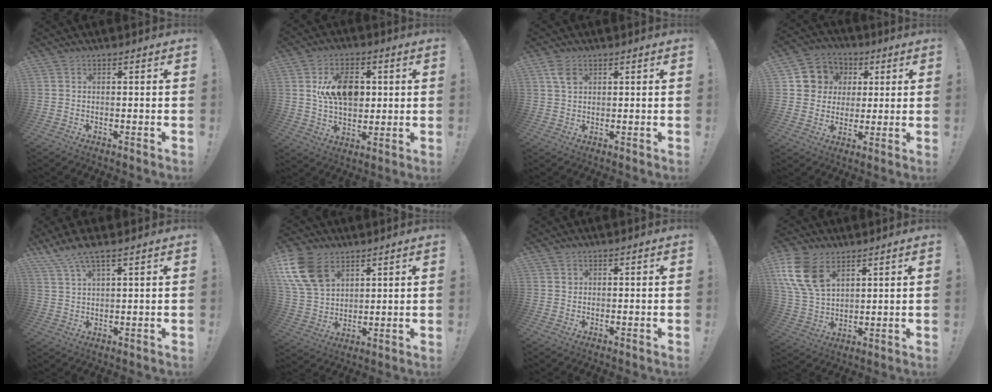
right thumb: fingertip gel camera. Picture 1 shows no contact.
{"total": 13.9, "force": [2.6, 9.7, 9.6], "torque": [-0.143, 0.007, 0.052]}
{"total": 4.1, "force": [2.1, 2.4, 2.6], "torque": [-0.044, -0.004, 0.039]}
{"total": 9.4, "force": [1.9, 8.9, 2.0], "torque": [-0.022, -0.007, 0.044]}
{"total": 6.3, "force": [4.9, 0.7, 3.9], "torque": [-0.090, -0.019, 0.092]}
{"total": 15.3, "force": [8.1, 10.1, 8.1], "torque": [-0.166, -0.031, 0.163]}
{"total": 0.9, "force": [0.4, 0.7, 0.1], "torque": [0.005, -0.001, 0.007]}
{"total": 15.2, "force": [7.5, 9.8, 8.8], "torque": [-0.192, -0.026, 0.149]}